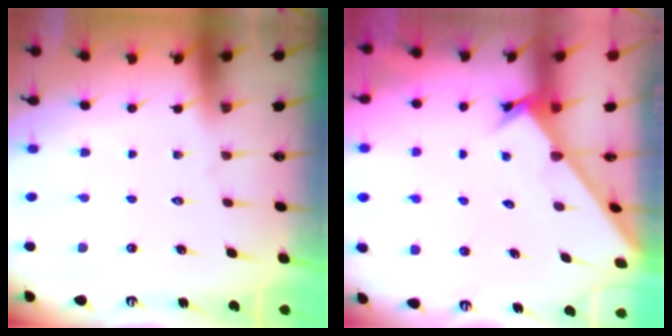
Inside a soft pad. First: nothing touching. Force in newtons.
{"total": 2.6, "press": 2.6, "slide": 0.3}